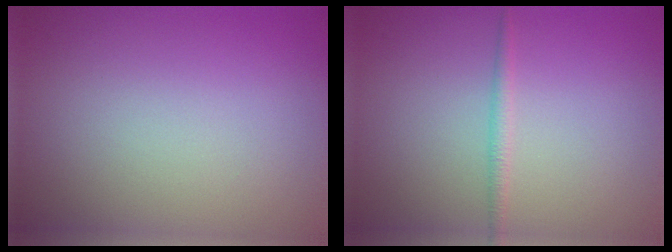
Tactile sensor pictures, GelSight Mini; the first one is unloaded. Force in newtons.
{"total": 1.1, "press": 1.1, "slide": 0.1}